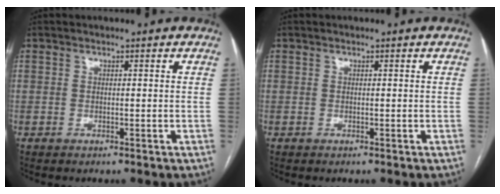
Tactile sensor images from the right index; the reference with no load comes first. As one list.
[{"total": 0.0}]